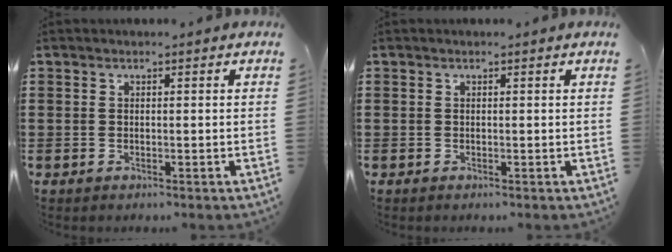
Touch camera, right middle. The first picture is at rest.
{"total": 0.0}